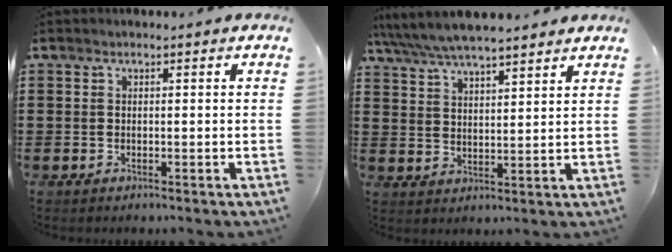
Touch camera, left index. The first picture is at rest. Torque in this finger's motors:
{"motor_torque": [1.56, -0.58, 1.05, 0.21]}